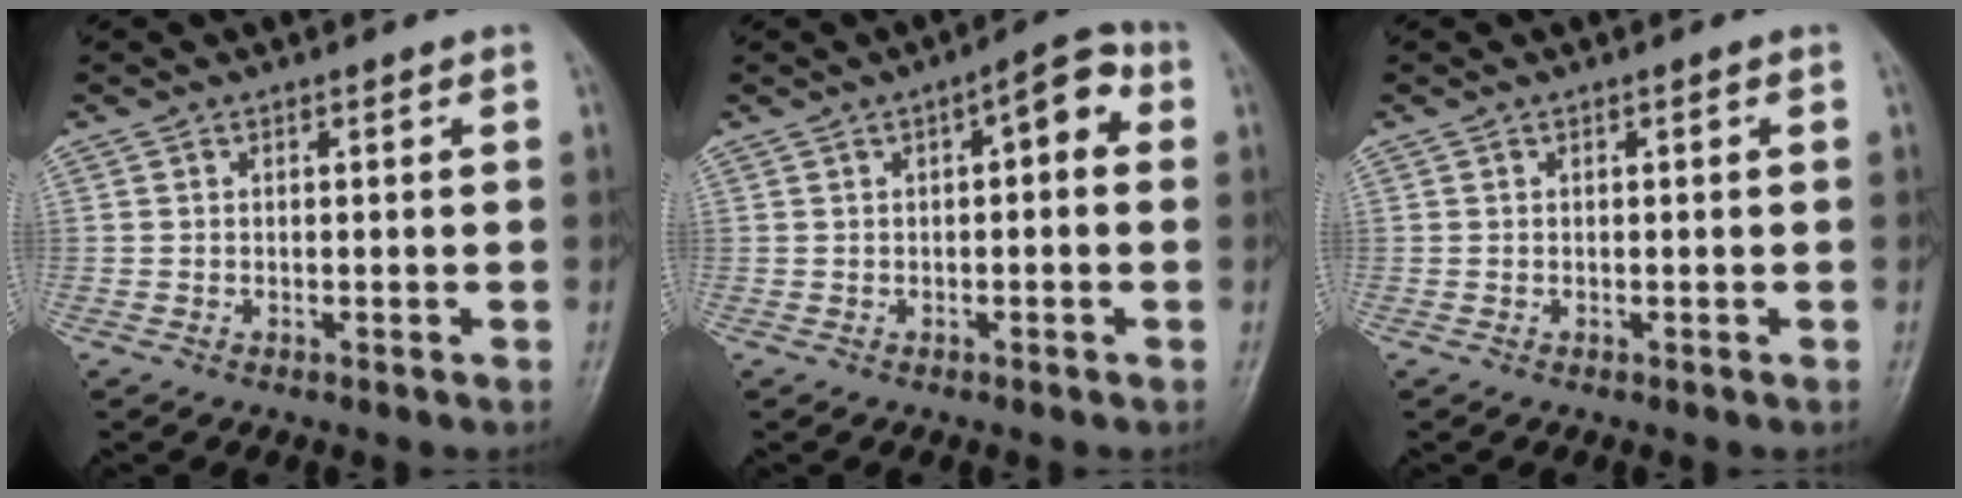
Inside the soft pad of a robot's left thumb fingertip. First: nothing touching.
{"total": 6.1, "force": [1.3, 2.7, 5.3], "torque": [-0.055, 0.021, 0.006]}
{"total": 0.0}